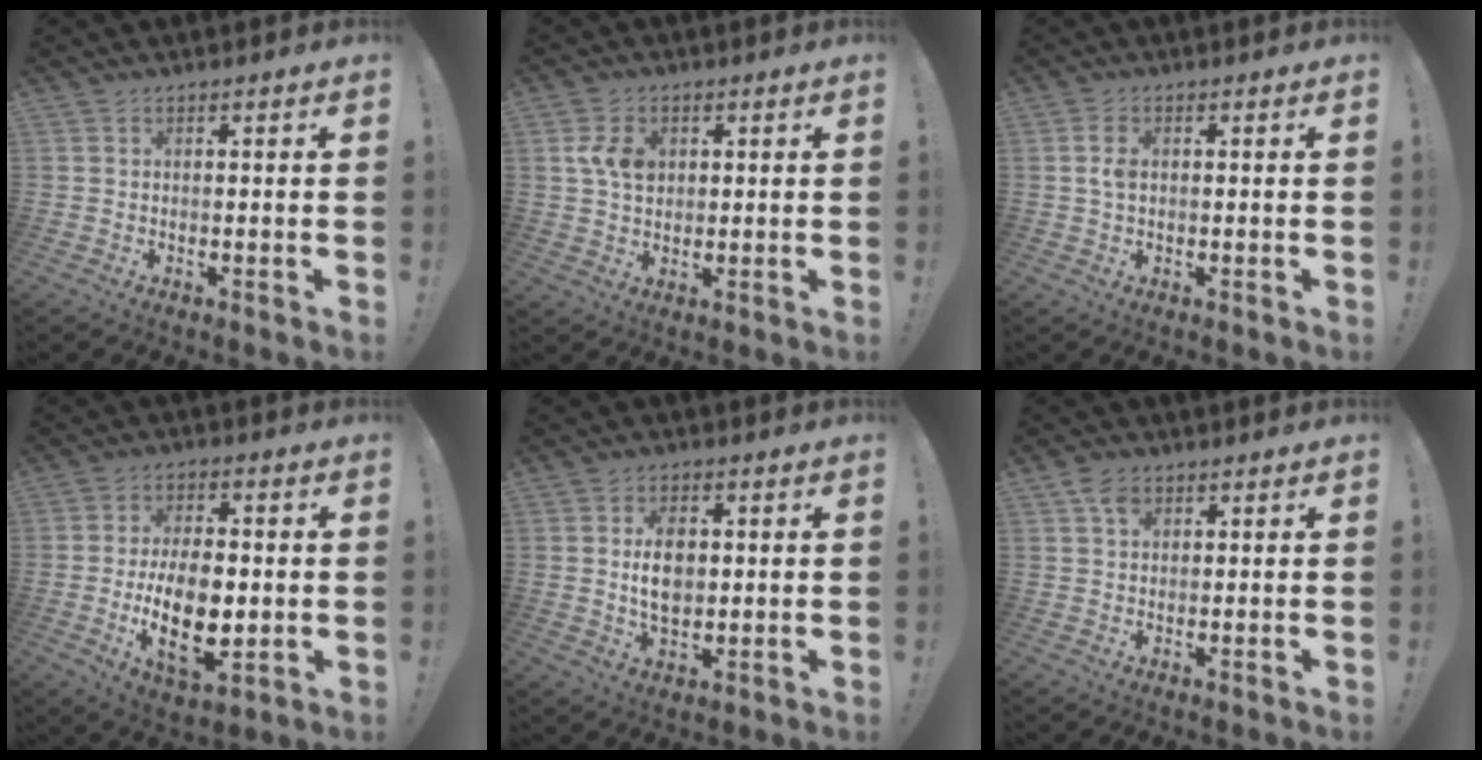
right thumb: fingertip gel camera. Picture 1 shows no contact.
{"total": 7.3, "force": [1.7, 5.4, 4.6], "torque": [-0.075, 0.002, 0.032]}
{"total": 1.6, "force": [0.2, 1.0, 1.2], "torque": [-0.028, 0.005, 0.003]}
{"total": 15.9, "force": [-2.4, 8.2, 13.5], "torque": [-0.240, -0.005, -0.043]}
{"total": 8.6, "force": [0.8, 5.5, 6.5], "torque": [-0.098, -0.002, 0.010]}
{"total": 4.0, "force": [1.9, 2.8, 2.2], "torque": [-0.033, -0.003, 0.035]}